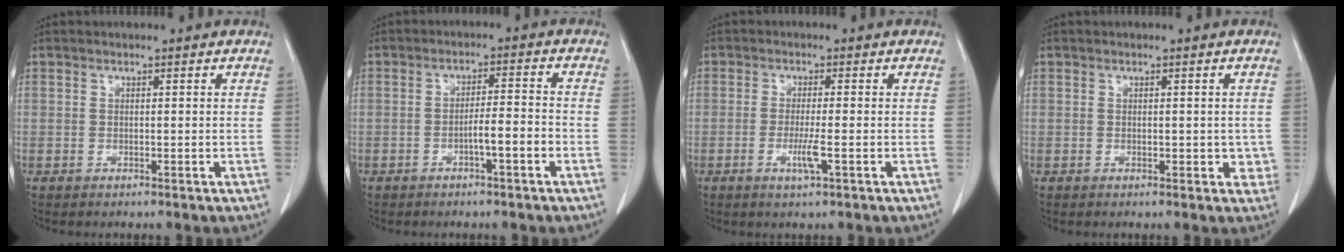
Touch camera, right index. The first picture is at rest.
{"total": 4.2, "force": [-1.9, 0.2, 3.8], "torque": [-0.059, 0.007, -0.031]}
{"total": 3.4, "force": [-1.2, 0.0, 3.2], "torque": [-0.064, -0.007, -0.022]}
{"total": 2.6, "force": [-0.2, 1.6, 2.1], "torque": [-0.012, 0.000, -0.001]}